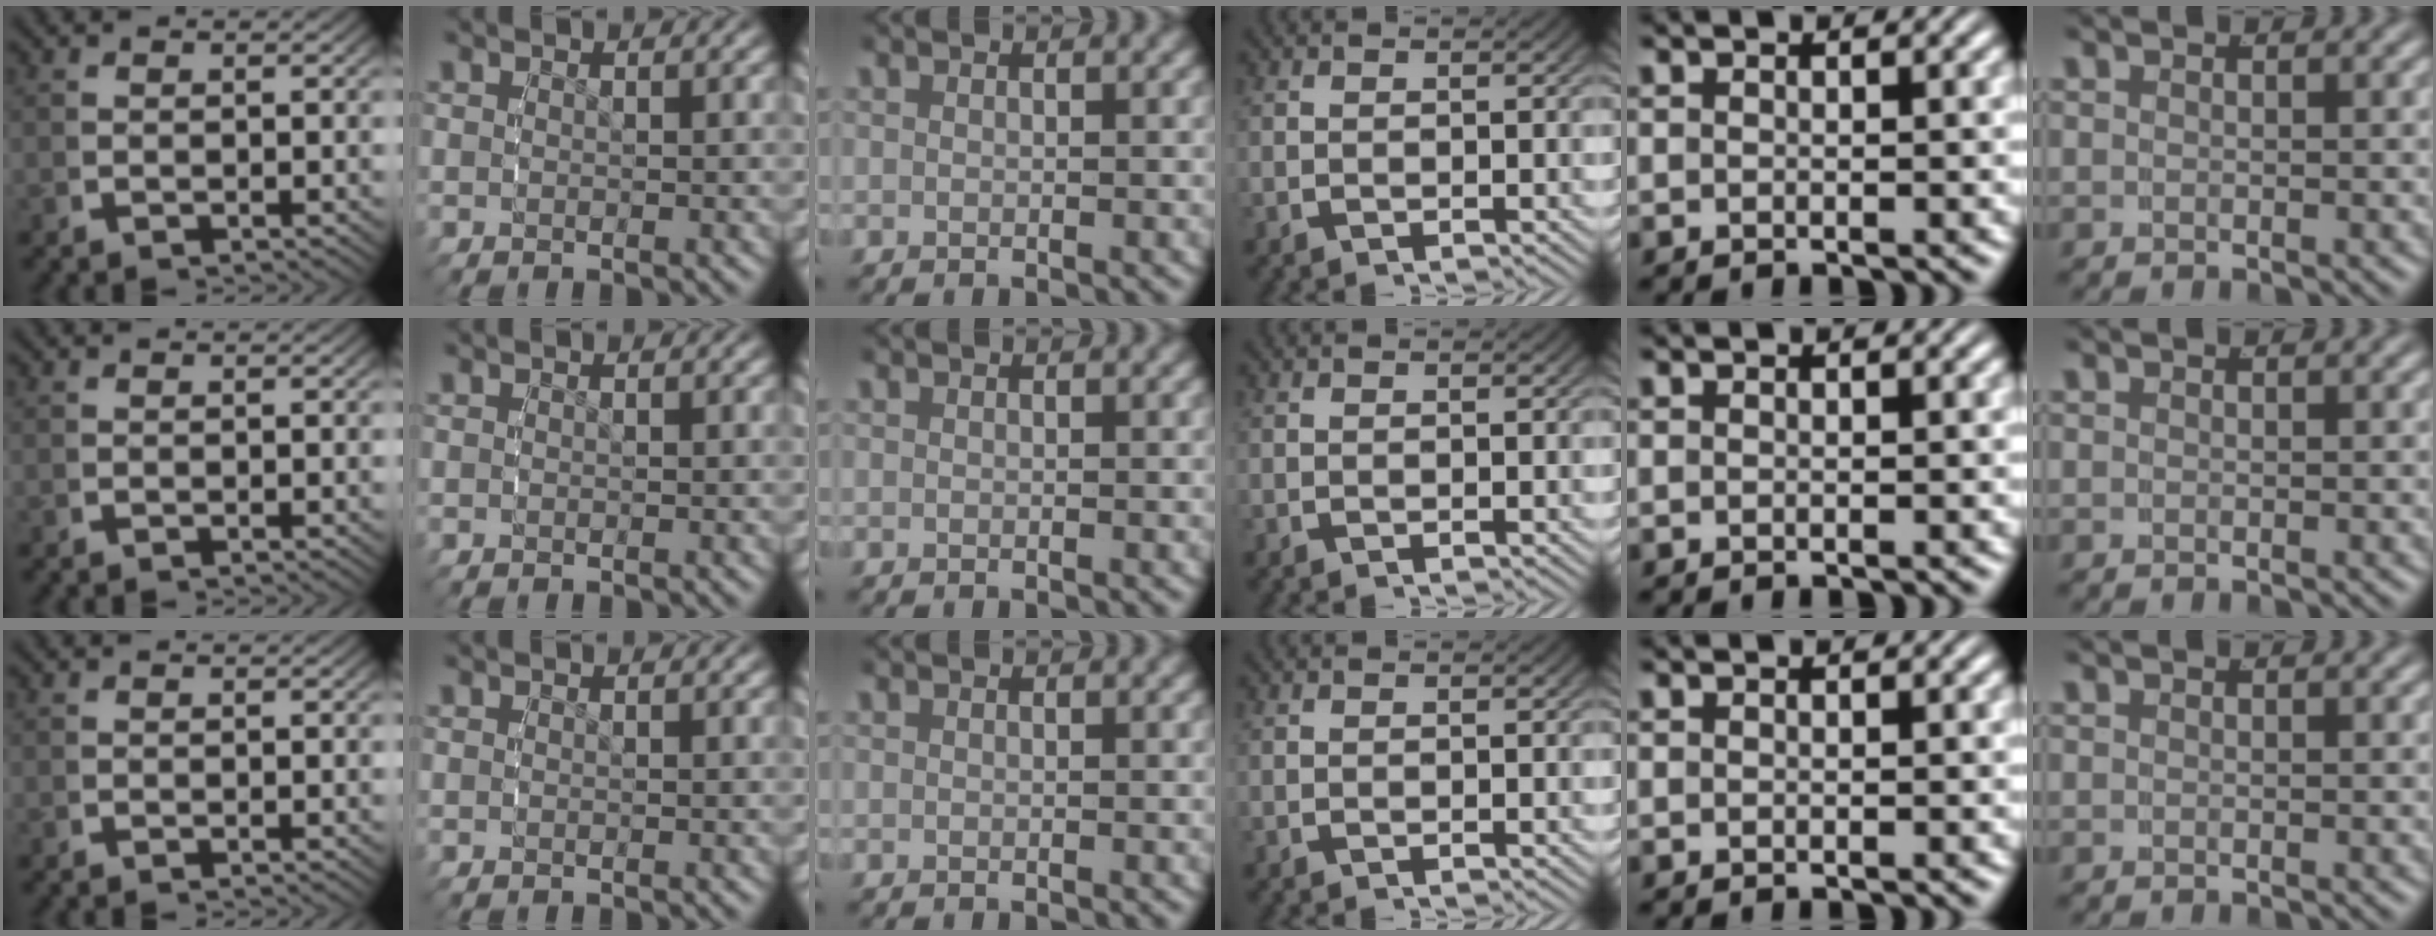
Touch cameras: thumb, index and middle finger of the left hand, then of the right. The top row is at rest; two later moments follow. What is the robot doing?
{"motion": "reach", "object": "pen bag"}